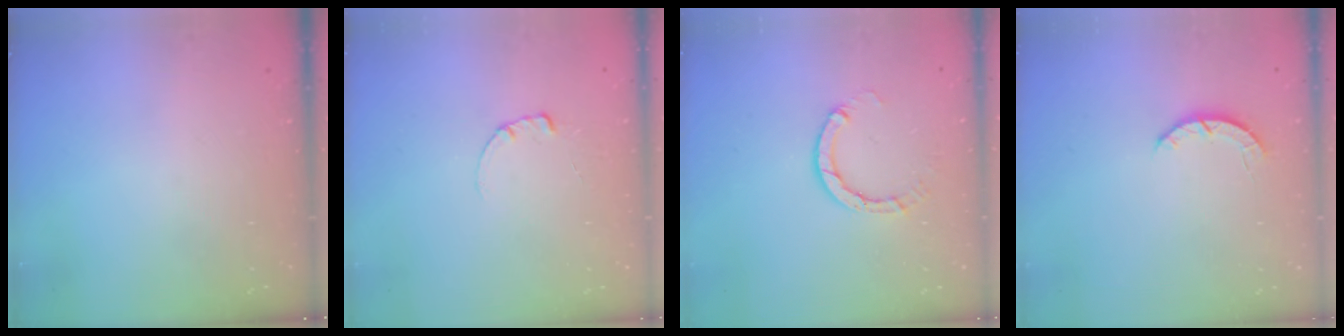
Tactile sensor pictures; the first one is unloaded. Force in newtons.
{"total": 0.6, "press": 0.6, "slide": 0.1}
{"total": 3.9, "press": 3.9, "slide": 0.4}
{"total": 2.8, "press": 2.8, "slide": 0.4}